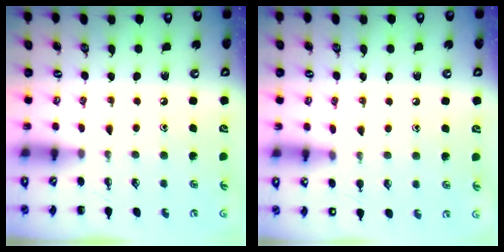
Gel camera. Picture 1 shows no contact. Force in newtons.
{"total": 7.4, "press": 7.0, "slide": 2.4}